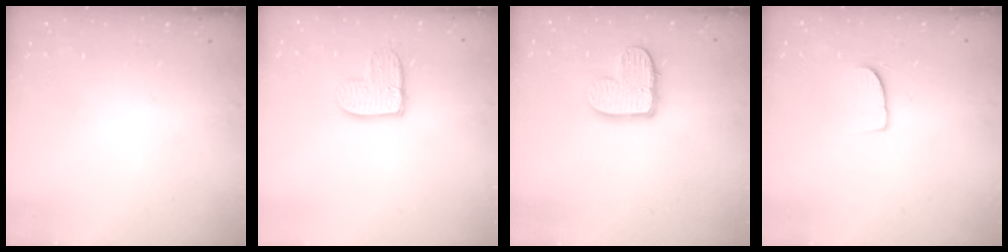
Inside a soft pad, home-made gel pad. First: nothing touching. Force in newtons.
{"total": 10.0, "press": 10.0, "slide": 0.5}
{"total": 11.3, "press": 11.3, "slide": 0.7}
{"total": 5.2, "press": 5.2, "slide": 0.4}